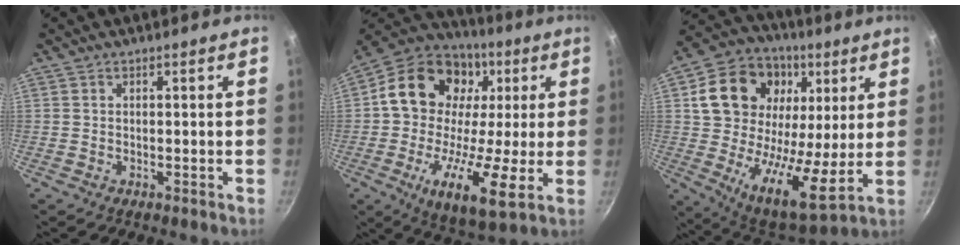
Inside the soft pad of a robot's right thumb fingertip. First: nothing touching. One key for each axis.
{"total": 25.2, "fx": 1.0, "fy": 16.1, "fz": 19.3, "tx": -0.302, "ty": 0.017, "tz": 0.001}
{"total": 24.2, "fx": 7.4, "fy": 16.5, "fz": 16.0, "tx": -0.248, "ty": -0.031, "tz": 0.113}